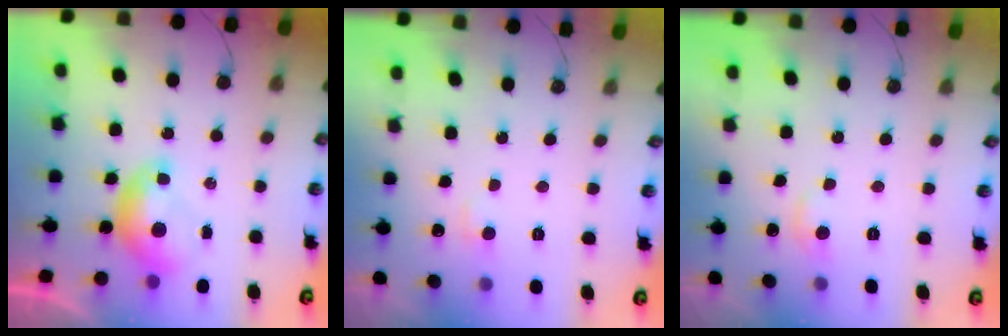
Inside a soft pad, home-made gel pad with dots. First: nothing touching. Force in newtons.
{"total": 1.6, "press": 1.4, "slide": 0.6}
{"total": 1.0, "press": 0.2, "slide": 1.0}